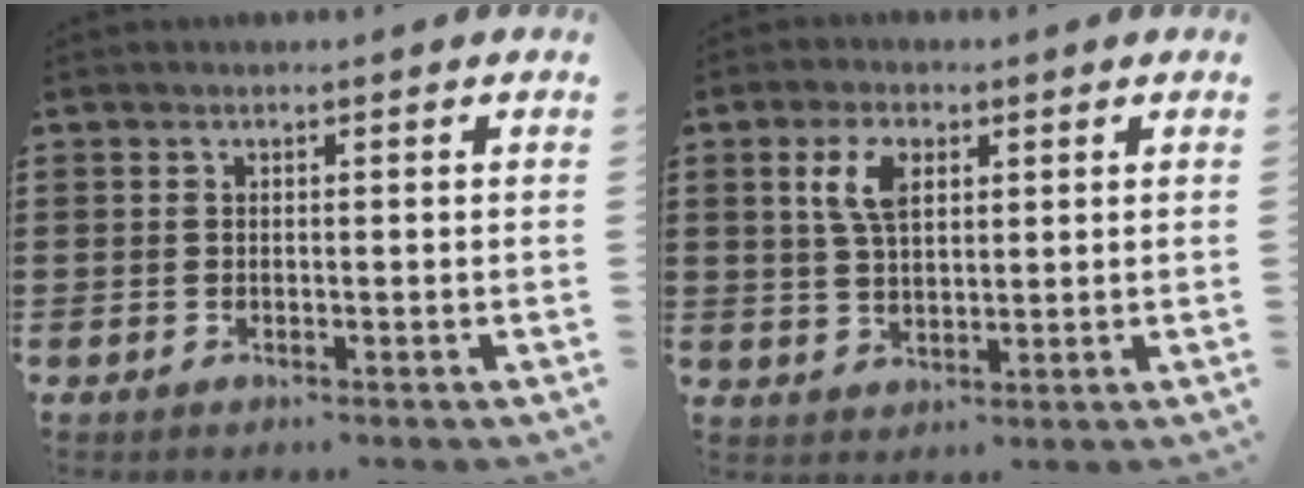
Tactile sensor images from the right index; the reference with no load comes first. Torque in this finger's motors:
{"motor_torque": [0.77, -0.10, 0.28, 0.17]}